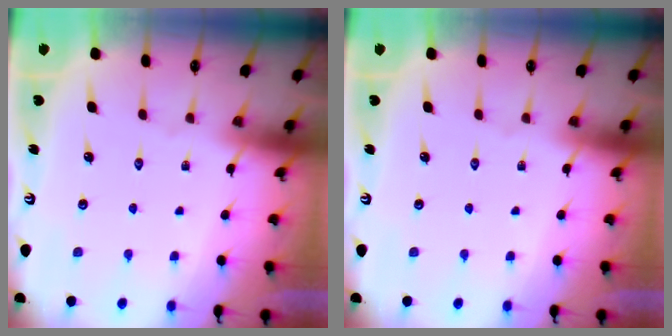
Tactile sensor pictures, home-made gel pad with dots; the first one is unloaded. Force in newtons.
{"total": 0.0}